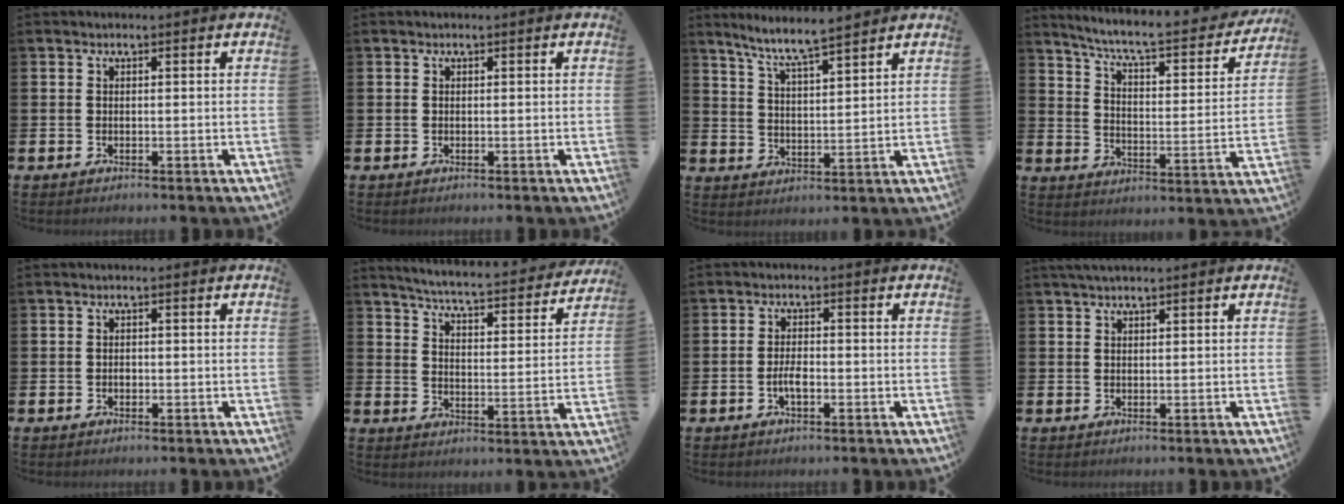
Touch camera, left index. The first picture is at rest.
{"total": 0.0}
{"total": 6.9, "force": [6.4, 0.1, 2.4], "torque": [-0.071, -0.031, 0.114]}
{"total": 7.1, "force": [6.4, 1.0, 3.0], "torque": [-0.080, -0.049, 0.101]}
{"total": 0.7, "force": [-0.1, 0.6, 0.4], "torque": [-0.007, 0.003, -0.005]}
{"total": 5.4, "force": [5.2, 0.1, 1.4], "torque": [-0.043, -0.049, 0.082]}
{"total": 2.6, "force": [-0.8, 1.0, 2.2], "torque": [-0.040, 0.001, -0.015]}
{"total": 1.7, "force": [1.5, 0.1, 0.8], "torque": [-0.012, 0.002, 0.027]}